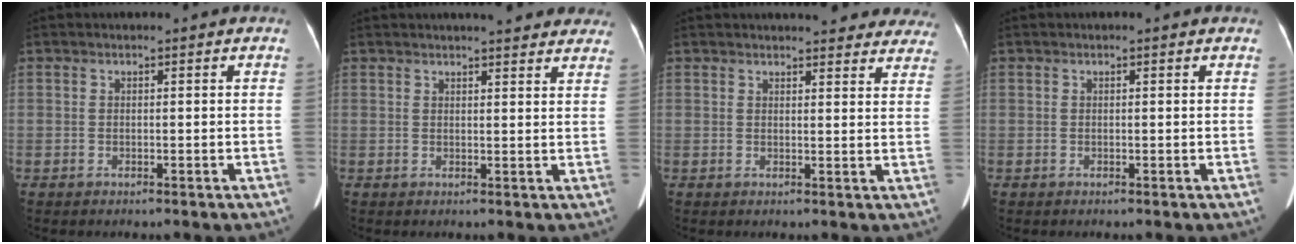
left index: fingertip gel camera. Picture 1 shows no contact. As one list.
[{"total": 10.9, "force": [9.7, 2.2, 4.4], "torque": [-0.033, 0.002, 0.094]}, {"total": 15.7, "force": [14.5, 3.7, 4.8], "torque": [-0.027, -0.015, 0.146]}, {"total": 0.0}]